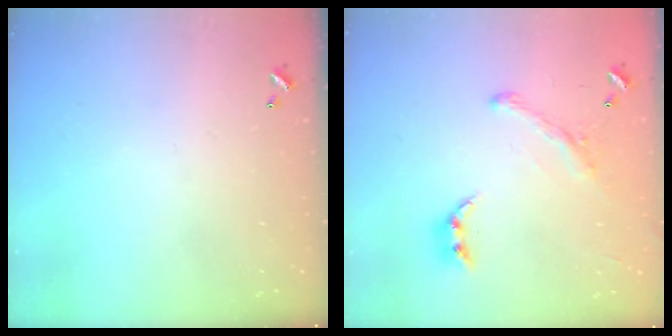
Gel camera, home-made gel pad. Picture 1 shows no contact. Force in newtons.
{"total": 2.0, "press": 1.5, "slide": 1.2}